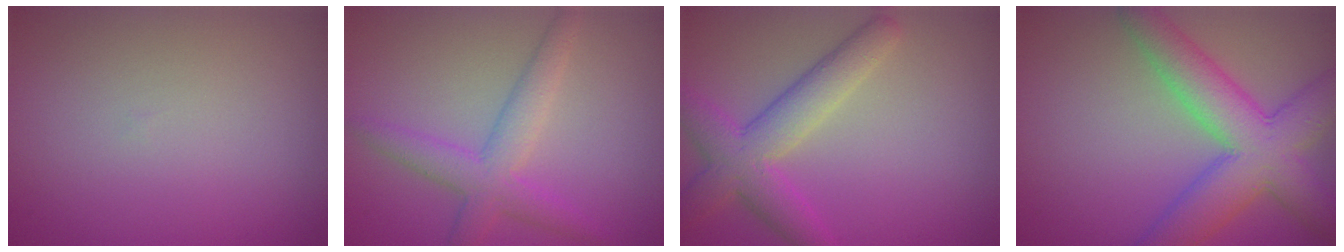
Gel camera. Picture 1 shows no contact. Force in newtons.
{"total": 3.9, "press": 3.9, "slide": 0.1}
{"total": 5.1, "press": 5.1, "slide": 0.2}
{"total": 7.9, "press": 7.9, "slide": 0.5}